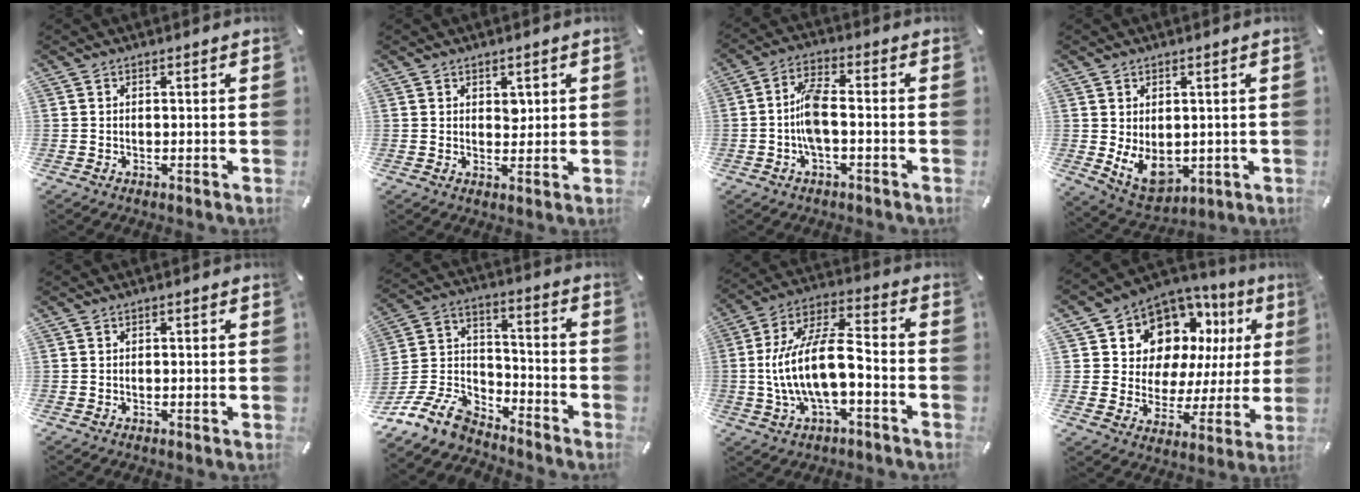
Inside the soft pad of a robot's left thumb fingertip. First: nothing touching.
{"total": 2.7, "force": [1.0, 2.1, 1.4], "torque": [-0.005, -0.006, 0.012]}
{"total": 7.5, "force": [-1.6, 2.6, 6.8], "torque": [-0.143, 0.000, -0.031]}
{"total": 8.3, "force": [-0.1, 6.4, 5.3], "torque": [-0.086, -0.009, 0.002]}
{"total": 0.0}
{"total": 12.6, "force": [-10.0, 5.8, 5.1], "torque": [-0.104, 0.040, -0.189]}
{"total": 15.4, "force": [-2.9, 7.0, 13.4], "torque": [-0.273, 0.002, -0.052]}
{"total": 12.1, "force": [7.7, 8.6, 3.7], "torque": [-0.065, -0.080, 0.141]}